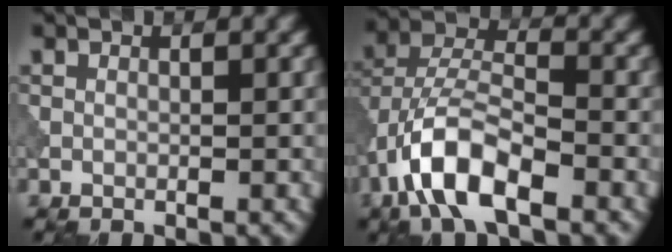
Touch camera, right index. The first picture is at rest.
{"total": 8.0, "force": [-4.2, 3.4, 5.9], "torque": [-0.111, 0.008, -0.088]}